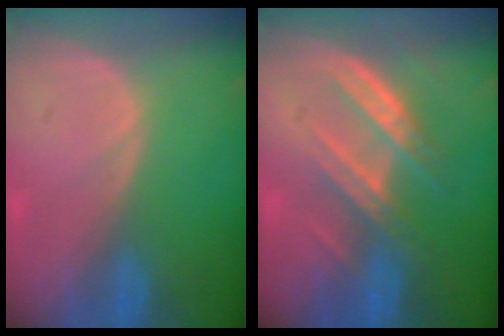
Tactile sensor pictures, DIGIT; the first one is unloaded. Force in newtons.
{"total": 7.2, "press": 6.7, "slide": 2.6}